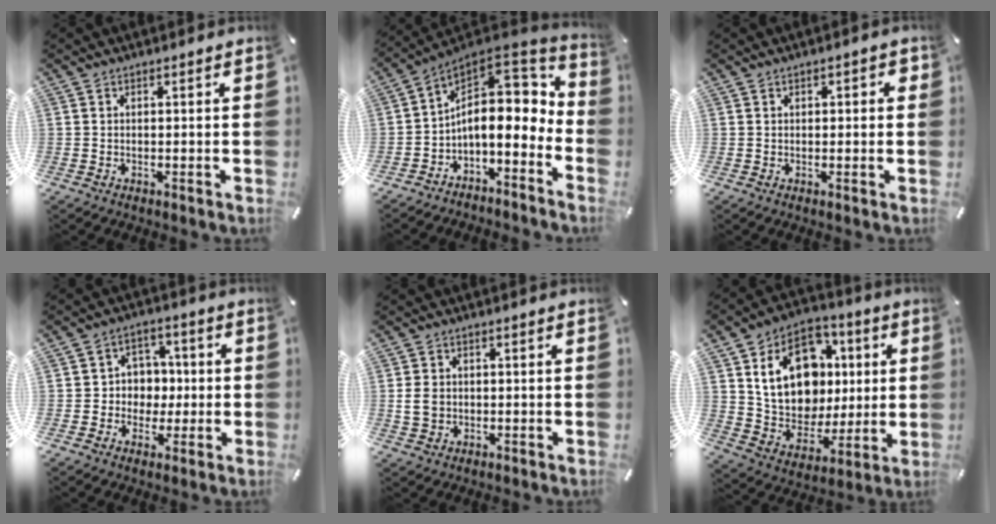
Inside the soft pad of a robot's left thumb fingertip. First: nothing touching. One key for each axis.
{"total": 11.7, "fx": 0.9, "fy": 7.8, "fz": 8.8, "tx": -0.134, "ty": -0.040, "tz": 0.013}
{"total": 1.0, "fx": 0.0, "fy": 0.8, "fz": 0.6, "tx": -0.011, "ty": 0.007, "tz": -0.004}
{"total": 6.7, "fx": -0.6, "fy": 6.6, "fz": 1.1, "tx": -0.016, "ty": 0.008, "tz": -0.012}
{"total": 4.0, "fx": -0.1, "fy": 3.4, "fz": 2.1, "tx": -0.046, "ty": 0.005, "tz": -0.003}
{"total": 19.0, "fx": 4.4, "fy": 15.2, "fz": 10.6, "tx": -0.184, "ty": 0.001, "tz": 0.092}